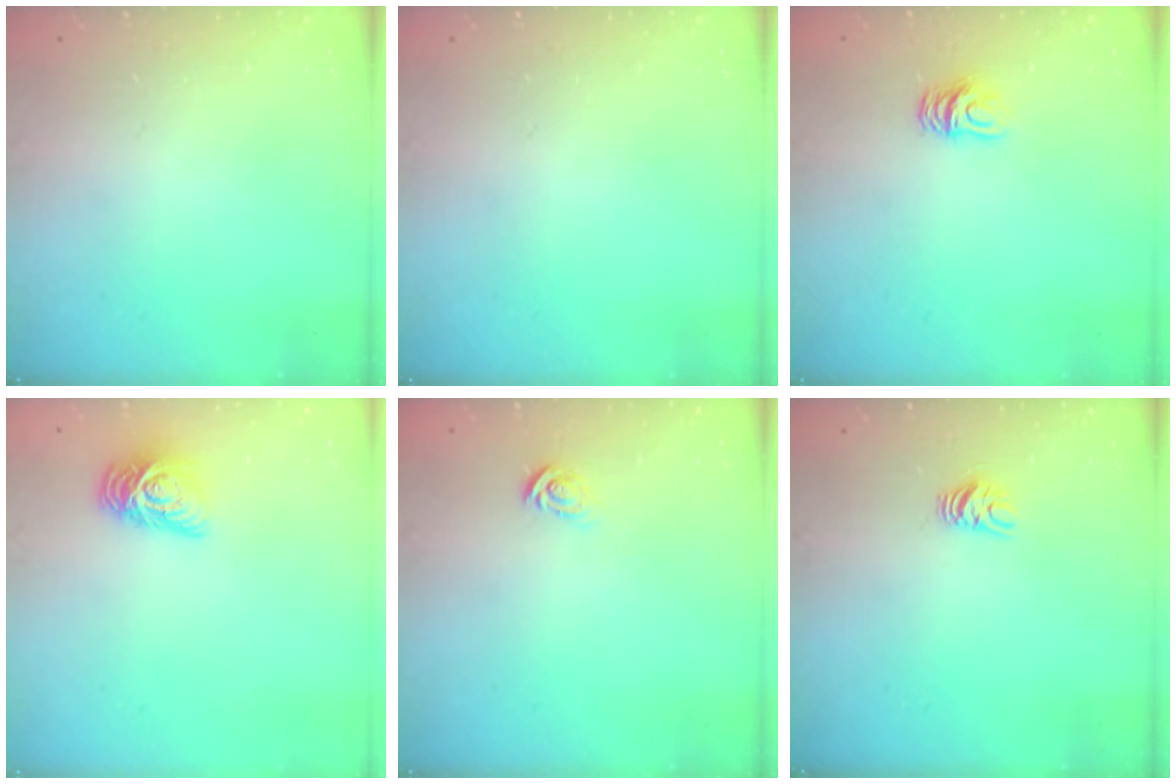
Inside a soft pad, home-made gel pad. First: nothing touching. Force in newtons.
{"total": 0.0}
{"total": 6.5, "press": 6.4, "slide": 0.5}
{"total": 9.4, "press": 9.4, "slide": 0.6}
{"total": 2.8, "press": 2.8, "slide": 0.2}
{"total": 4.8, "press": 4.8, "slide": 0.4}